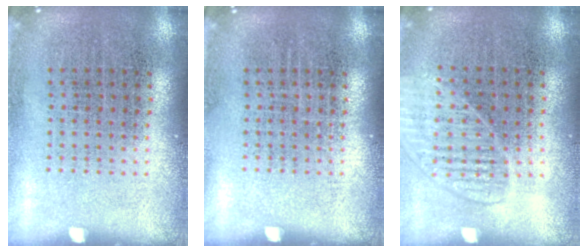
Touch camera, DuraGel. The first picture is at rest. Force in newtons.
{"total": 0.0}
{"total": 1.5, "press": 1.4, "slide": 0.5}